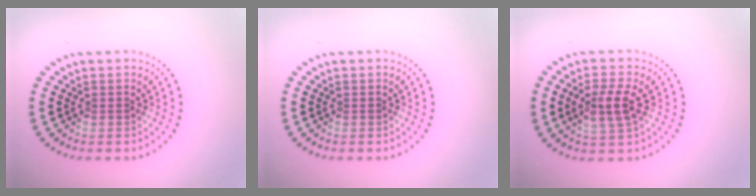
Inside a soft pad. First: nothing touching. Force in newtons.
{"total": 0.0}
{"total": 3.0, "press": 2.8, "slide": 0.9}